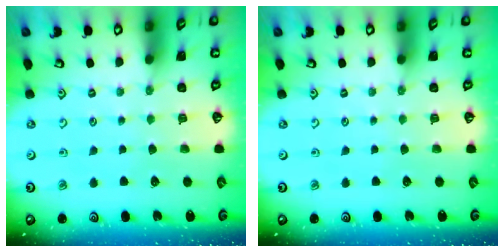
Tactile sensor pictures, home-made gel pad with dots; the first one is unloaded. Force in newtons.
{"total": 0.0}